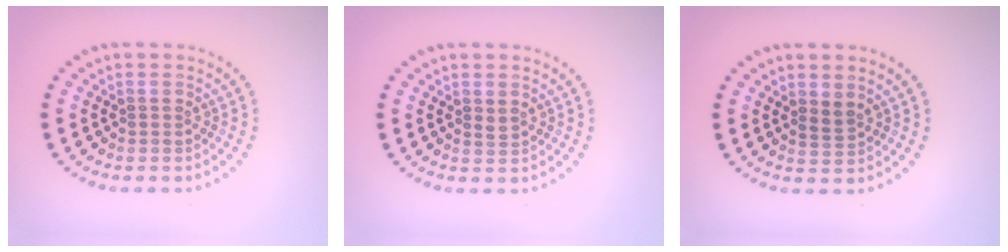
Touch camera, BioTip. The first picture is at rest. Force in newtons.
{"total": 0.6, "press": 0.5, "slide": 0.3}
{"total": 1.2, "press": 0.9, "slide": 0.8}